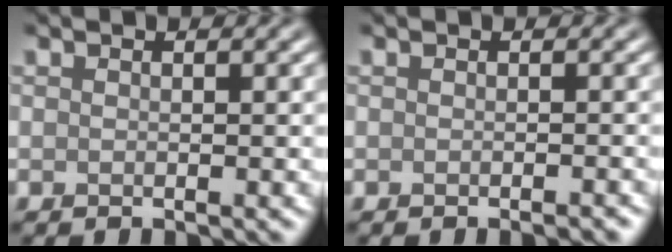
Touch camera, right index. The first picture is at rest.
{"total": 0.9, "force": [-0.6, 0.2, 0.7], "torque": [-0.006, -0.001, -0.010]}